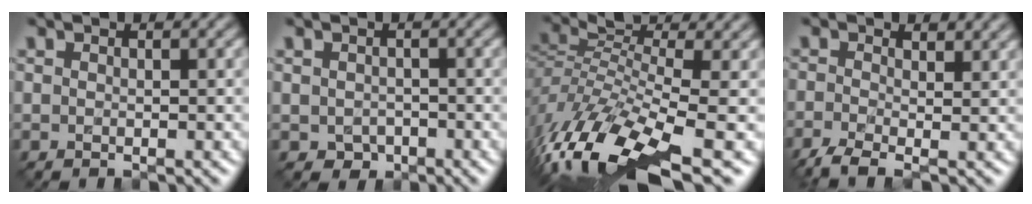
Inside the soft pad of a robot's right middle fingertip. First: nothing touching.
{"total": 1.3, "force": [-0.4, 1.2, 0.3], "torque": [-0.006, -0.002, -0.008]}
{"total": 11.5, "force": [-5.8, 3.4, 9.4], "torque": [-0.189, 0.012, -0.103]}
{"total": 3.5, "force": [-1.3, 1.3, 3.0], "torque": [-0.070, -0.001, -0.040]}